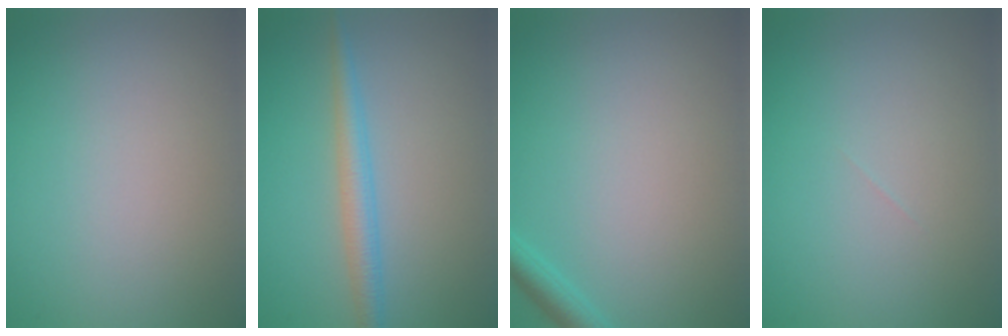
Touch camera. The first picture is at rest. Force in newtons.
{"total": 2.5, "press": 2.5, "slide": 0.1}
{"total": 1.7, "press": 1.7, "slide": 0.1}
{"total": 0.0}